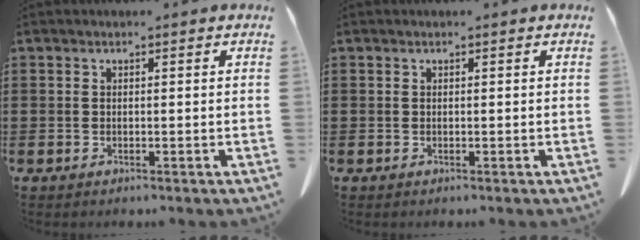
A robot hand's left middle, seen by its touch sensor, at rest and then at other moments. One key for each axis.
{"total": 0.0}